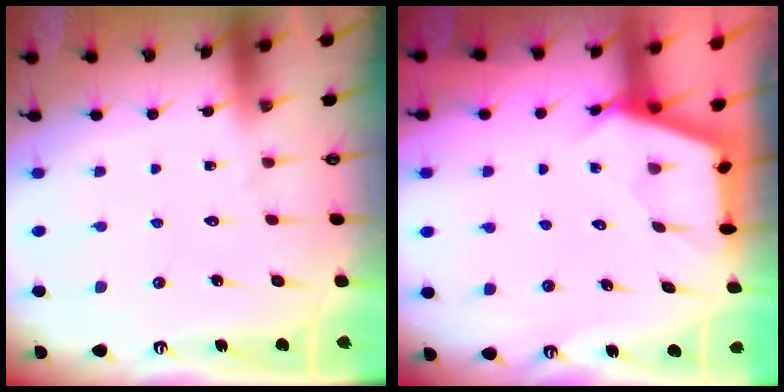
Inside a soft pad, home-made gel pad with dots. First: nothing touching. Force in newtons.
{"total": 2.6, "press": 2.6, "slide": 0.3}